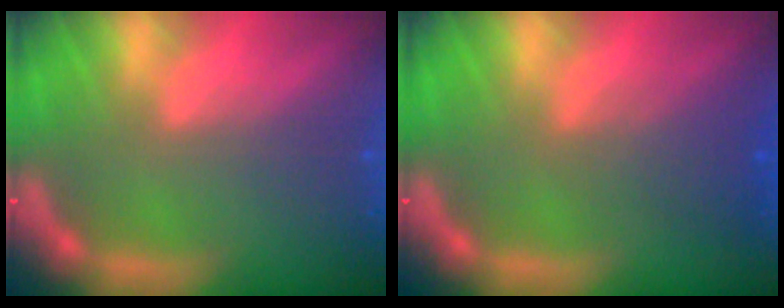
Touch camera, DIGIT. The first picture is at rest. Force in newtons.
{"total": 2.9}